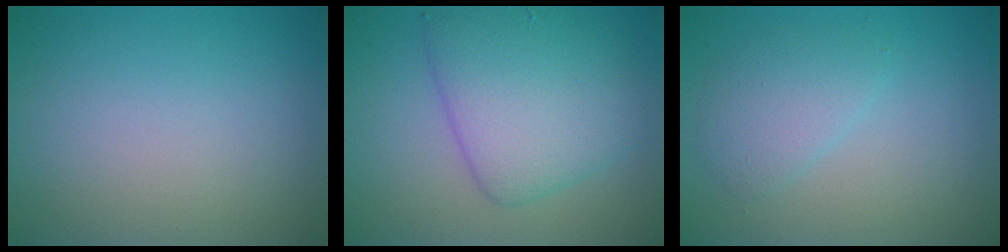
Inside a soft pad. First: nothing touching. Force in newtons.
{"total": 6.4, "press": 6.3, "slide": 0.2}
{"total": 2.6, "press": 2.6, "slide": 0.3}